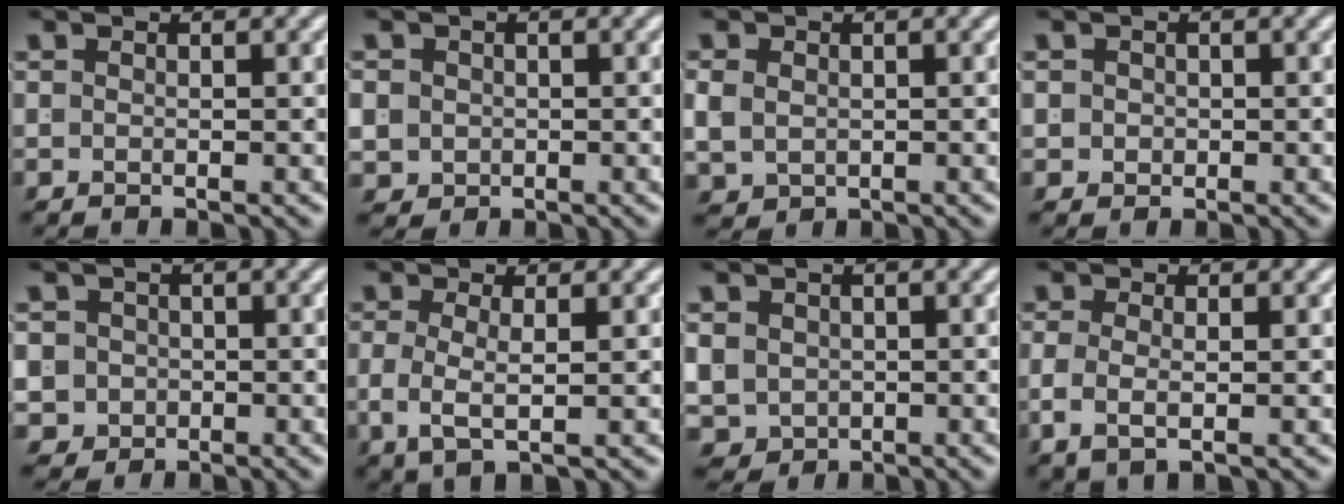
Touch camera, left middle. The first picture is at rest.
{"total": 3.9, "force": [-0.7, 3.6, 1.4], "torque": [-0.050, -0.026, -0.001]}
{"total": 2.8, "force": [-0.3, 2.4, 1.3], "torque": [-0.037, -0.022, 0.012]}
{"total": 2.2, "force": [-0.3, 2.1, 0.6], "torque": [-0.024, -0.011, 0.000]}
{"total": 6.5, "force": [-1.7, 5.9, 2.2], "torque": [-0.062, -0.034, -0.022]}
{"total": 3.0, "force": [-0.4, 1.0, 2.7], "torque": [-0.060, -0.018, 0.003]}
{"total": 7.8, "force": [-2.1, 6.8, 3.1], "torque": [-0.084, -0.046, -0.018]}
{"total": 2.7, "force": [-0.6, 1.0, 2.4], "torque": [-0.048, -0.016, -0.002]}